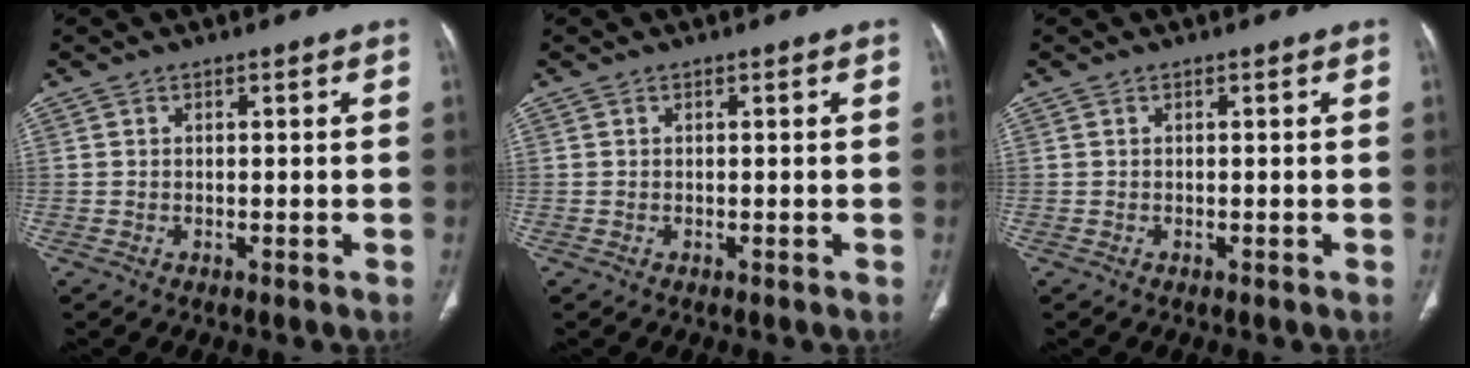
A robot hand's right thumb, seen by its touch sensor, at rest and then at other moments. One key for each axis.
{"total": 0.0}
{"total": 0.0}